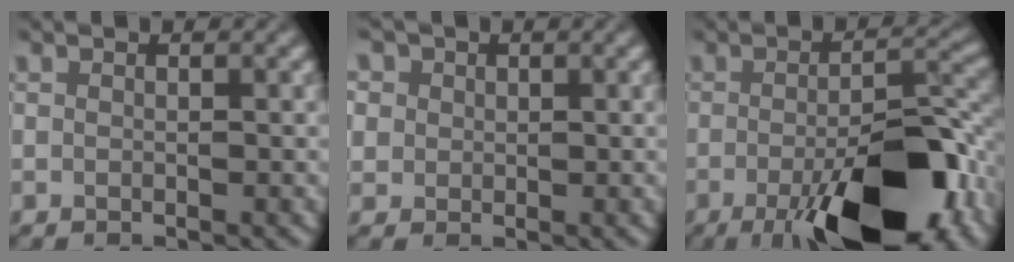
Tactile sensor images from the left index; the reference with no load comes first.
{"total": 5.3, "force": [2.5, 4.2, 2.1], "torque": [-0.055, 0.019, 0.027]}
{"total": 13.1, "force": [-5.8, 4.3, 11.0], "torque": [-0.170, -0.013, -0.093]}